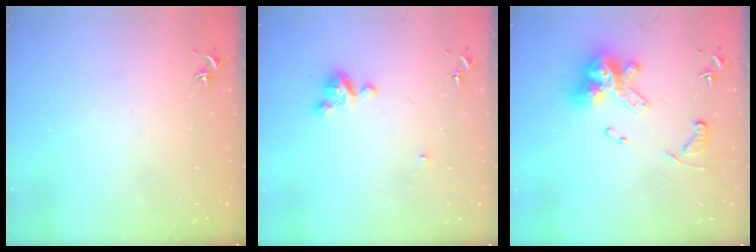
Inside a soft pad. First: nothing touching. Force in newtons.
{"total": 5.8, "press": 5.7, "slide": 0.4}
{"total": 17.3, "press": 17.2, "slide": 1.6}